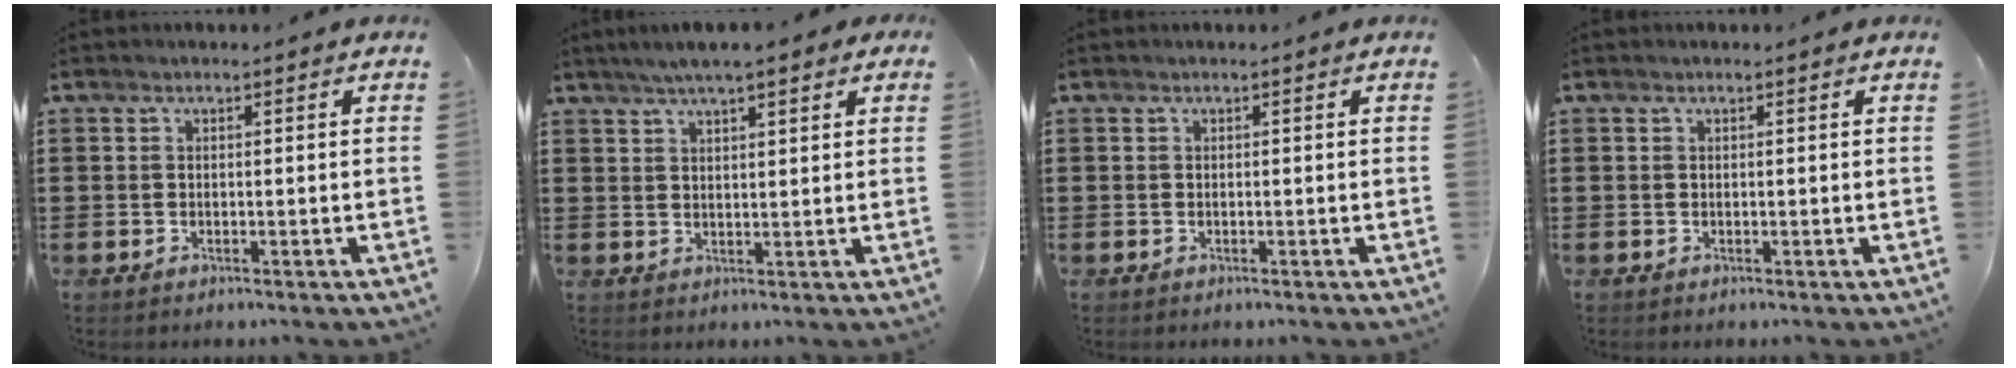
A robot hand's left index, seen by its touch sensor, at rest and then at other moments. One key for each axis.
{"total": 4.2, "fx": 3.1, "fy": 0.6, "fz": 2.7, "tx": -0.058, "ty": 0.003, "tz": 0.055}
{"total": 0.0}
{"total": 0.0}